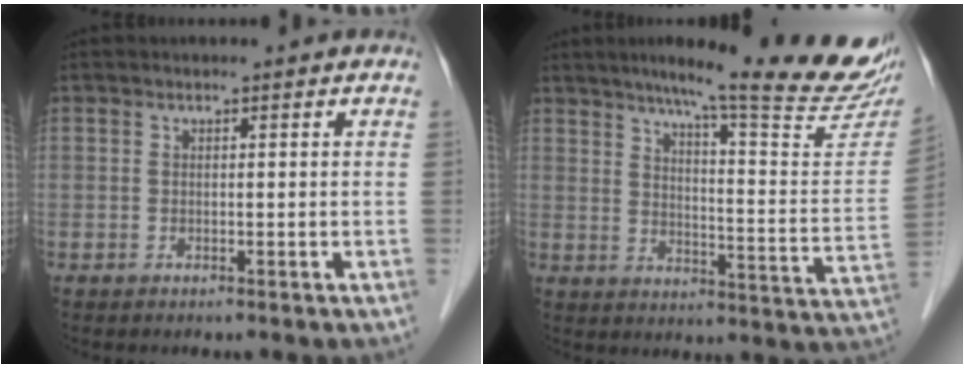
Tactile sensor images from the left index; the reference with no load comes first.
{"total": 23.9, "force": [19.7, 0.9, 13.6], "torque": [-0.185, -0.059, 0.248]}